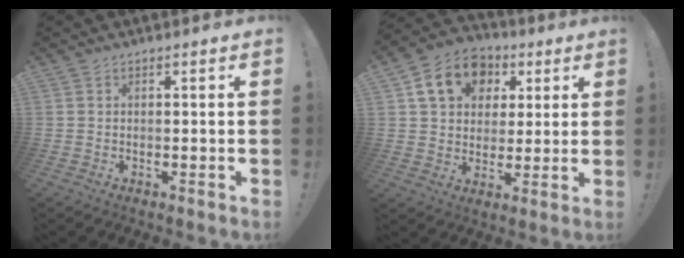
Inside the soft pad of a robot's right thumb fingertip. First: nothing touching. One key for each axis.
{"total": 14.9, "fx": 5.8, "fy": 11.6, "fz": 7.3, "tx": -0.106, "ty": -0.011, "tz": 0.113}